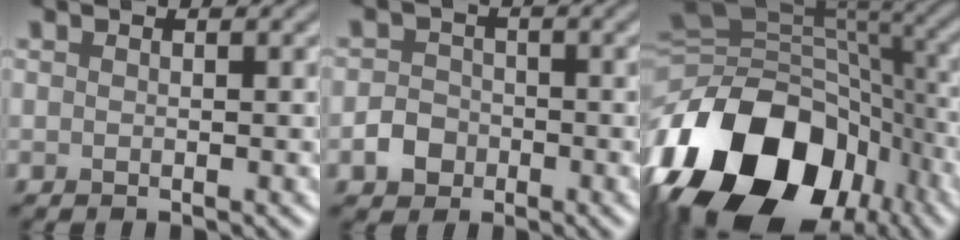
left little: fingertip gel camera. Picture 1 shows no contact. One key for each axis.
{"total": 2.5, "fx": -1.1, "fy": 2.0, "fz": 1.0, "tx": -0.011, "ty": 0.002, "tz": -0.024}
{"total": 17.5, "fx": -8.1, "fy": 11.7, "fz": 10.2, "tx": -0.203, "ty": -0.021, "tz": -0.134}